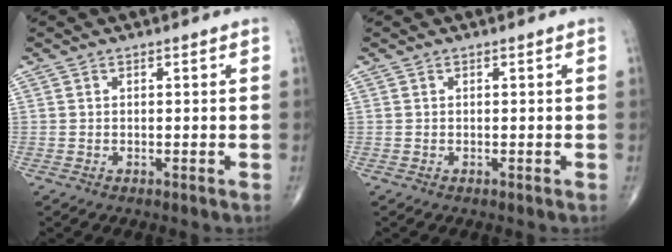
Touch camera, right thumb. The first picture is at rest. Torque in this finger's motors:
{"motor_torque": [0.03, 0.03, -0.07, -0.07, 0.00]}